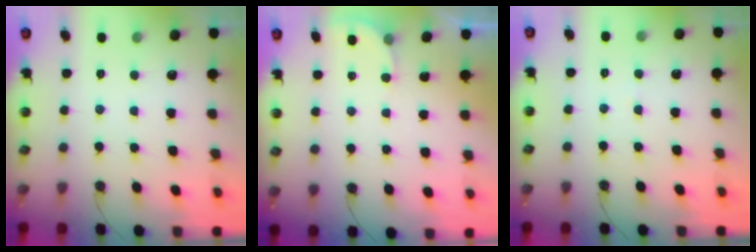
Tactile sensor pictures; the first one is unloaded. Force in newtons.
{"total": 2.7, "press": 2.7, "slide": 0.2}
{"total": 5.5, "press": 5.5, "slide": 0.6}